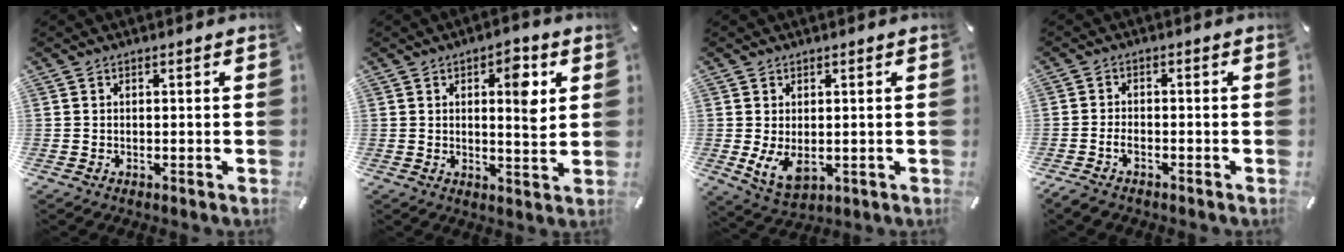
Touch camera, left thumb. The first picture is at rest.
{"total": 7.1, "force": [2.5, 2.9, 6.0], "torque": [-0.066, -0.019, 0.030]}
{"total": 5.8, "force": [0.2, 3.7, 4.5], "torque": [-0.097, -0.011, 0.000]}
{"total": 2.6, "force": [-1.6, 1.4, 1.5], "torque": [-0.033, 0.007, -0.033]}